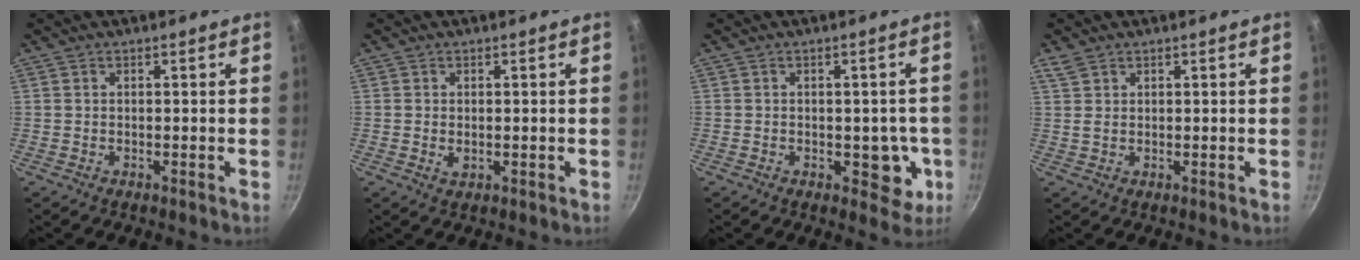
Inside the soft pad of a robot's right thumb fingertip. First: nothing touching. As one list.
[{"total": 1.7, "force": [0.0, 1.1, 1.2], "torque": [-0.019, -0.003, 0.001]}, {"total": 6.5, "force": [-1.4, 4.3, 4.7], "torque": [-0.010, 0.003, -0.016]}, {"total": 2.3, "force": [1.5, 1.4, 1.1], "torque": [-0.019, 0.000, 0.033]}]